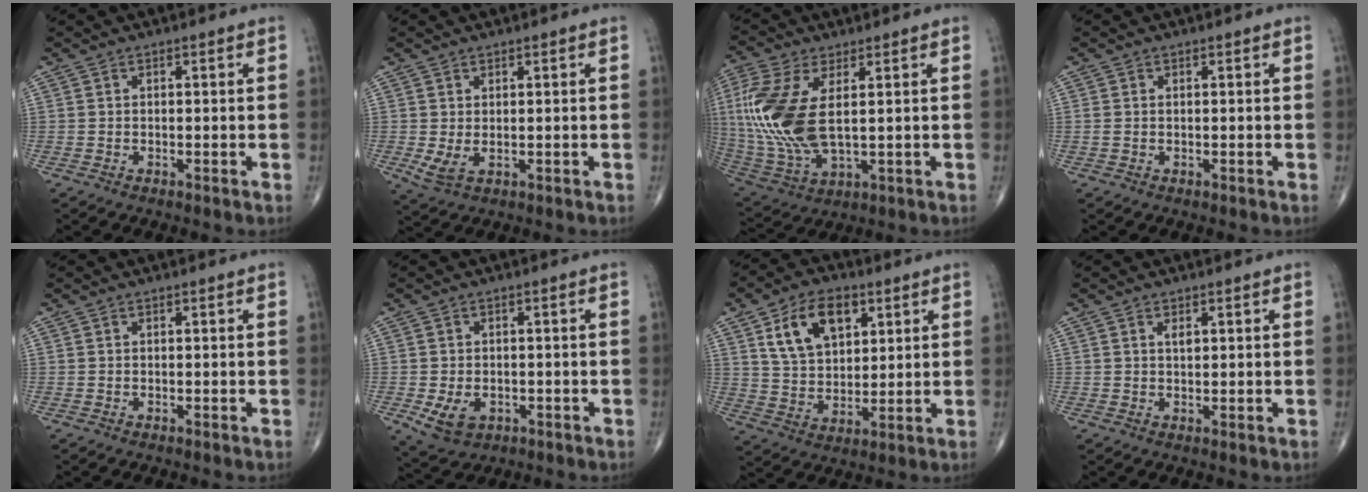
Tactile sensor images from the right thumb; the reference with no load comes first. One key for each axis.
{"total": 3.3, "fx": 0.0, "fy": 1.7, "fz": 2.8, "tx": -0.062, "ty": -0.003, "tz": 0.012}
{"total": 17.3, "fx": 2.5, "fy": 8.3, "fz": 15.0, "tx": -0.356, "ty": -0.018, "tz": 0.057}
{"total": 0.9, "fx": 0.0, "fy": 0.6, "fz": 0.6, "tx": -0.022, "ty": 0.007, "tz": 0.006}
{"total": 0.0}
{"total": 5.8, "fx": -1.8, "fy": 4.2, "fz": 3.7, "tx": -0.061, "ty": 0.000, "tz": -0.018}
{"total": 13.1, "fx": 5.6, "fy": 8.1, "fz": 8.6, "tx": -0.121, "ty": -0.016, "tz": 0.106}
{"total": 1.7, "fx": 0.7, "fy": 0.8, "fz": 1.3, "tx": -0.020, "ty": -0.004, "tz": 0.012}